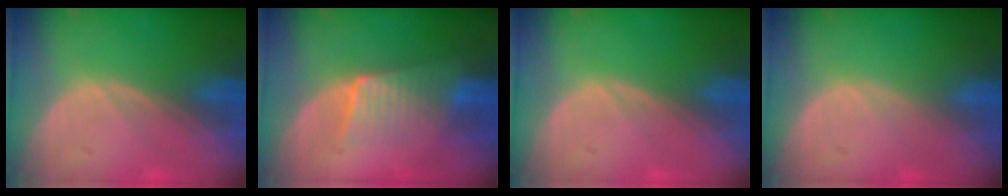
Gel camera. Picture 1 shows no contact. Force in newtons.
{"total": 5.7, "press": 5.4, "slide": 1.8}
{"total": 0.0}
{"total": 0.0}